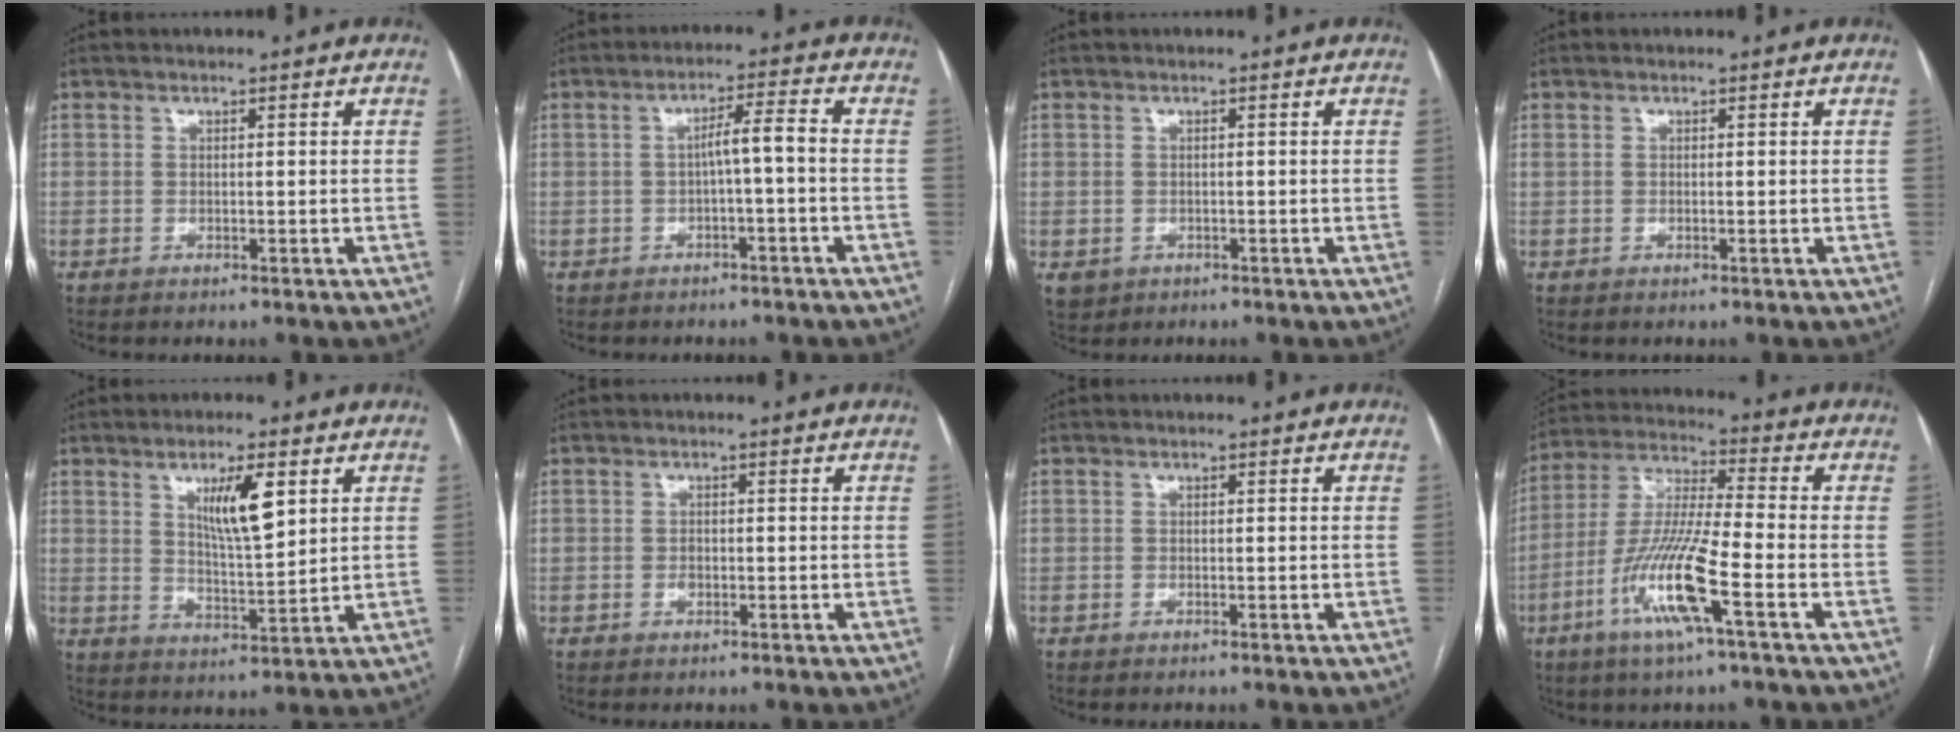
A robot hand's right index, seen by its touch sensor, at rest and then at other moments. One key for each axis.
{"total": 4.1, "fx": -0.9, "fy": 0.2, "fz": 4.0, "tx": -0.063, "ty": 0.017, "tz": -0.011}
{"total": 3.0, "fx": -1.0, "fy": 2.8, "fz": 0.7, "tx": -0.012, "ty": 0.000, "tz": -0.005}
{"total": 0.0}
{"total": 7.8, "fx": 3.3, "fy": 1.4, "fz": 6.9, "tx": -0.120, "ty": -0.006, "tz": 0.060}
{"total": 1.2, "fx": -0.3, "fy": 0.8, "fz": 0.8, "tx": -0.016, "ty": 0.002, "tz": -0.004}
{"total": 0.0}
{"total": 13.1, "fx": -5.4, "fy": 0.4, "fz": 11.9, "tx": -0.248, "ty": -0.010, "tz": -0.107}